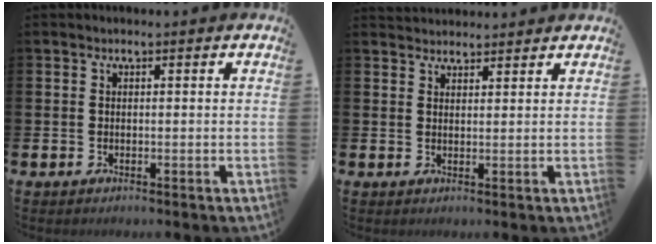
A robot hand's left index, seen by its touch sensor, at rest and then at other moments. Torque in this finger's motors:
{"motor_torque": [0.93, -1.21, 0.10, 0.04]}